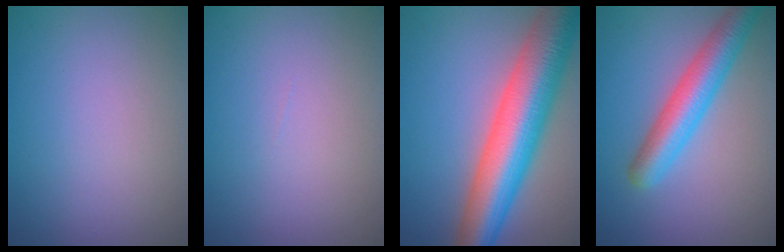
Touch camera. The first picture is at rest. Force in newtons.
{"total": 0.0}
{"total": 11.2, "press": 11.2, "slide": 0.5}
{"total": 5.2, "press": 5.2, "slide": 0.1}